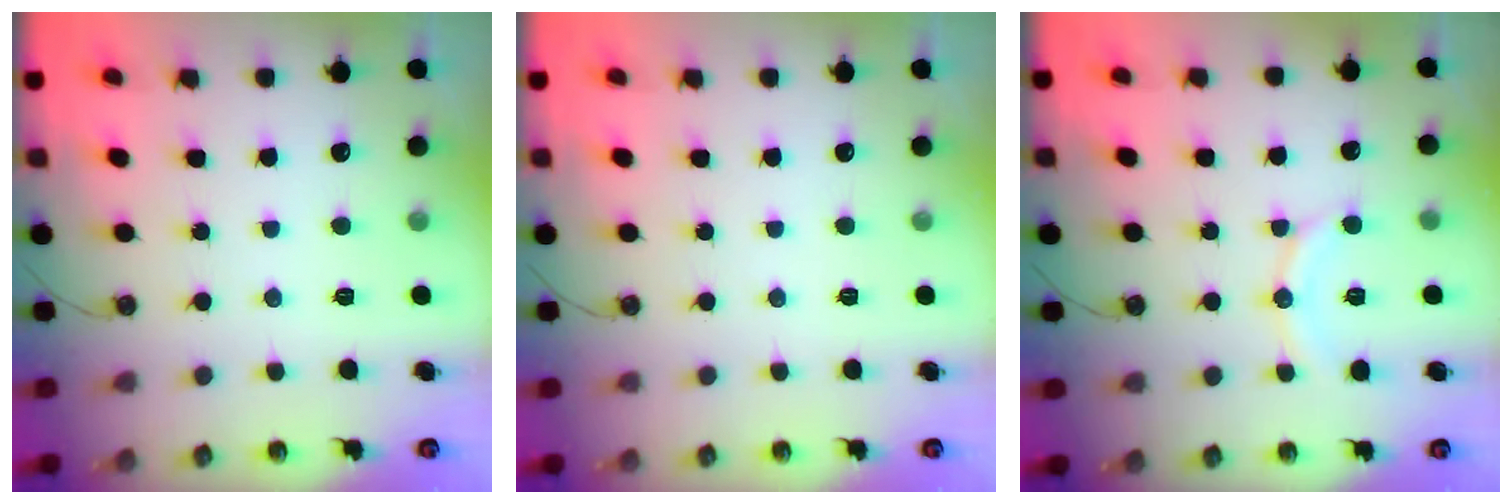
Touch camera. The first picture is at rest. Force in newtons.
{"total": 0.0}
{"total": 9.8, "press": 9.7, "slide": 1.0}